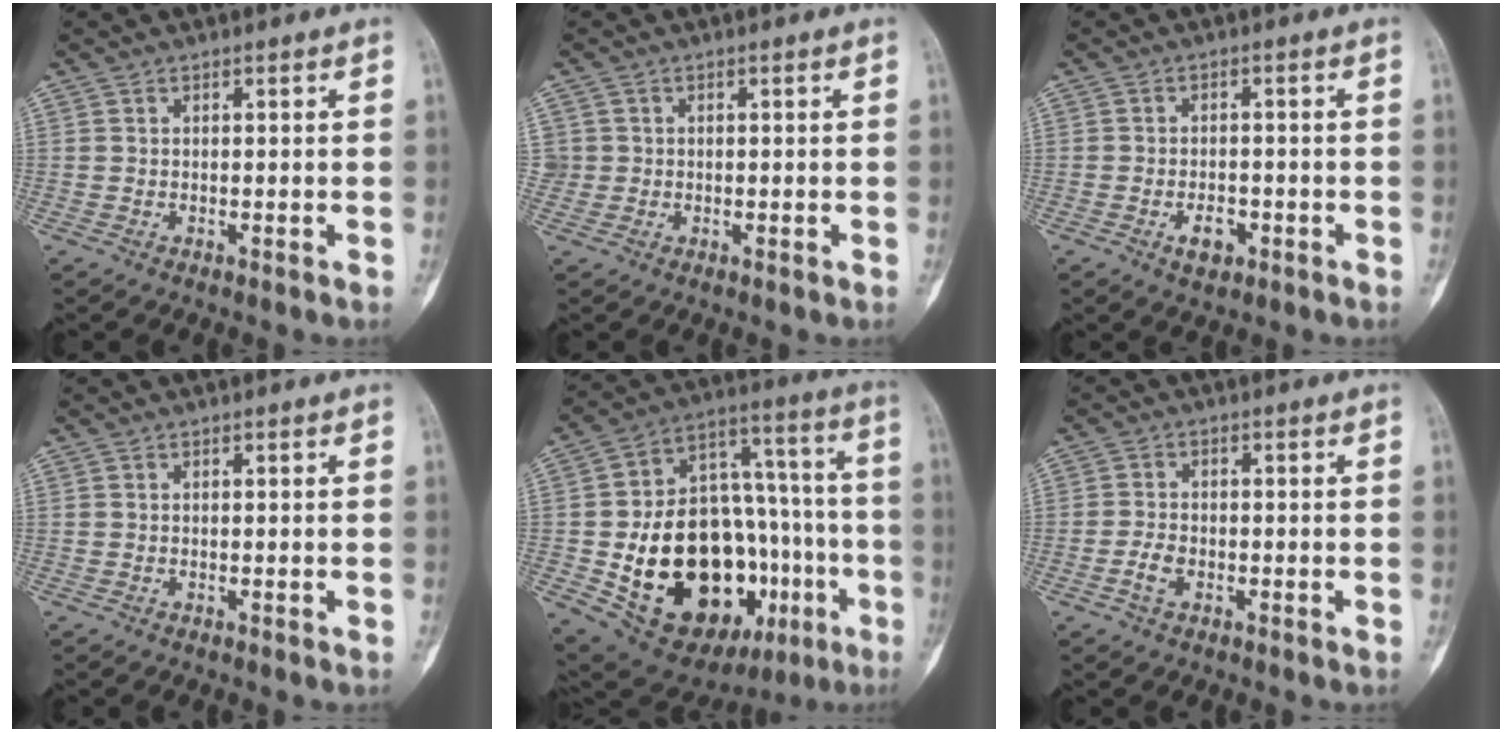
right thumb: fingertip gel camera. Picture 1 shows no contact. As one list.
[{"total": 2.1, "force": [0.2, 2.0, 0.1], "torque": [0.012, 0.005, 0.005]}, {"total": 3.7, "force": [-1.7, 2.2, 2.5], "torque": [-0.032, 0.007, -0.024]}, {"total": 0.0}, {"total": 32.4, "force": [-9.4, 18.4, 25.0], "torque": [-0.373, 0.038, -0.120]}, {"total": 3.1, "force": [-1.3, 2.0, 2.1], "torque": [-0.042, 0.011, -0.026]}]